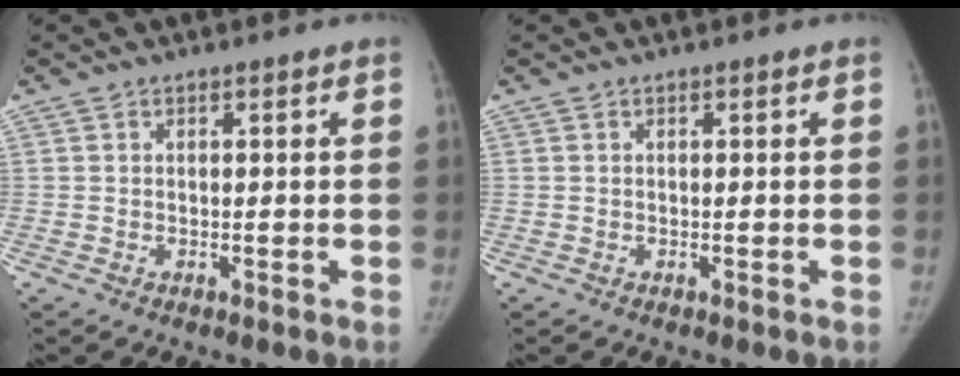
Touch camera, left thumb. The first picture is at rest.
{"total": 0.0}